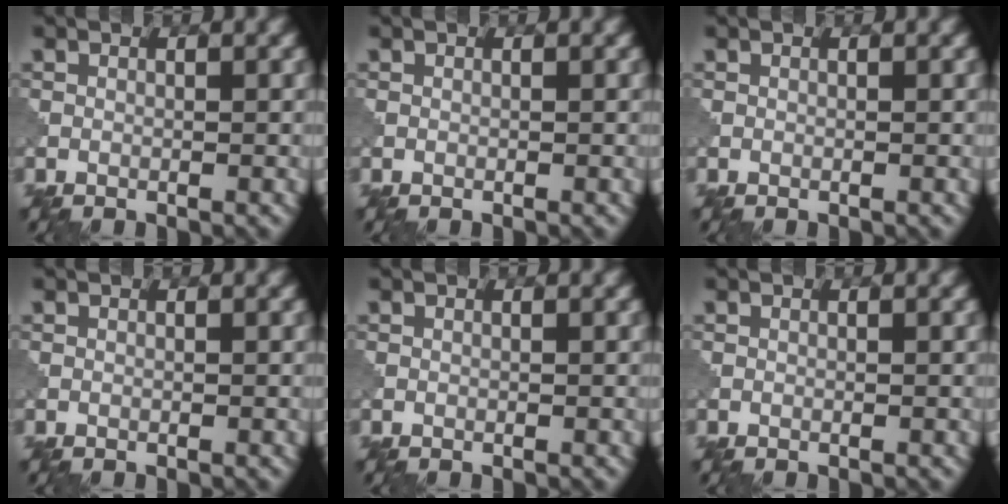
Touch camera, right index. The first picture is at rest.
{"total": 0.0}
{"total": 0.0}
{"total": 0.0}
{"total": 0.0}
{"total": 0.0}